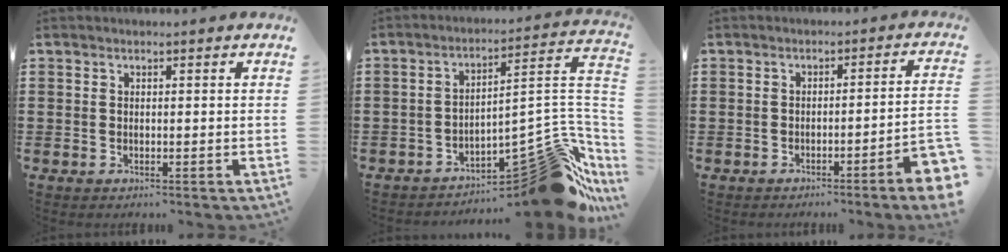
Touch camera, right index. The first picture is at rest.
{"total": 13.9, "force": [-9.0, 5.0, 9.3], "torque": [-0.093, 0.015, -0.147]}
{"total": 3.6, "force": [-2.5, -0.3, 2.7], "torque": [-0.044, -0.013, -0.047]}